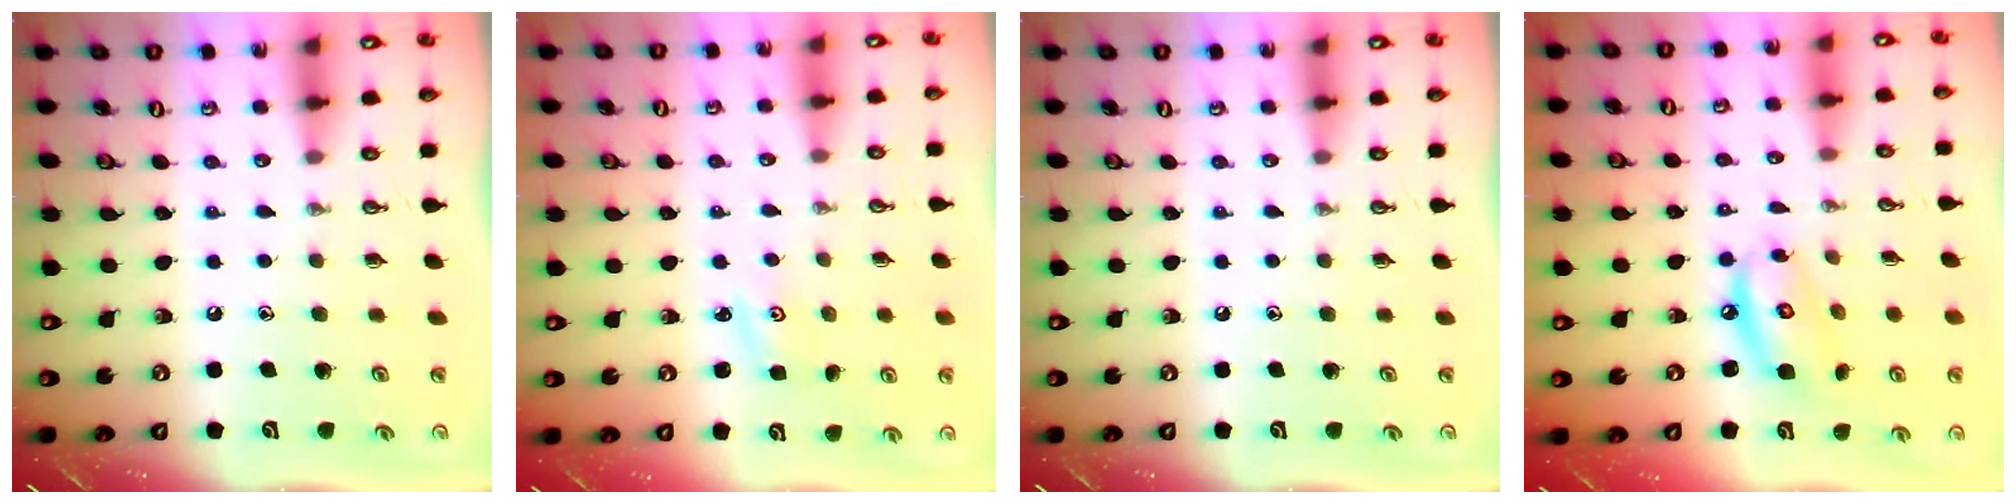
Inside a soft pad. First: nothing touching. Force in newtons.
{"total": 2.0, "press": 2.0, "slide": 0.3}
{"total": 0.0}
{"total": 9.2, "press": 9.2, "slide": 0.8}